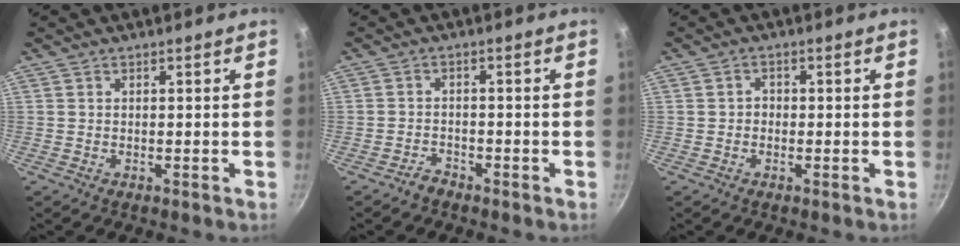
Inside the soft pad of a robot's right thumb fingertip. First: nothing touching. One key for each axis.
{"total": 1.9, "fx": -1.7, "fy": 0.7, "fz": 0.3, "tx": 0.002, "ty": 0.023, "tz": -0.031}
{"total": 1.6, "fx": -0.3, "fy": 1.4, "fz": 0.7, "tx": -0.006, "ty": 0.007, "tz": -0.008}